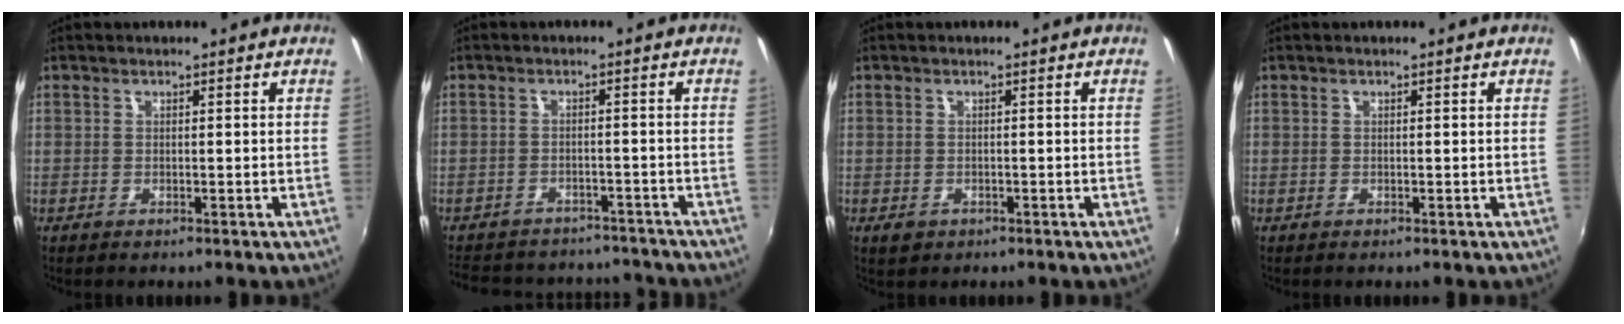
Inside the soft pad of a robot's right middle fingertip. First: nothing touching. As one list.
[{"total": 17.4, "force": [-15.0, 6.8, 5.8], "torque": [-0.133, 0.015, -0.194]}, {"total": 2.1, "force": [-1.0, 1.6, 0.9], "torque": [-0.019, -0.004, -0.013]}, {"total": 0.0}]